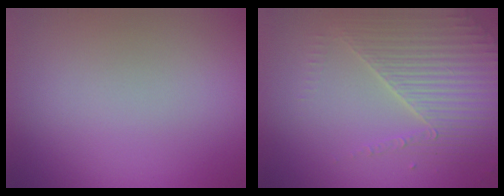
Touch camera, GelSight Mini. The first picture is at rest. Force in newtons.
{"total": 3.9, "press": 3.7, "slide": 1.3}